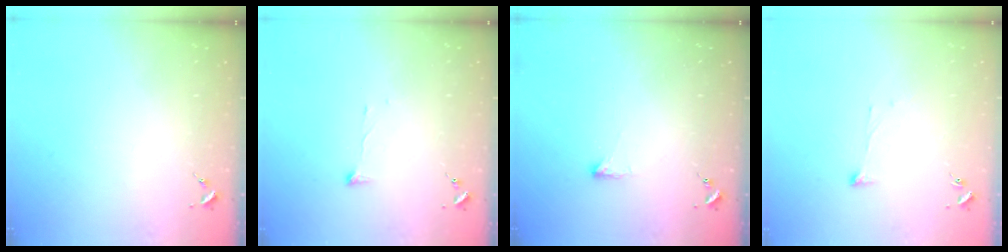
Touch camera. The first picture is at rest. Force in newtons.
{"total": 3.5, "press": 3.5, "slide": 0.5}
{"total": 3.2, "press": 3.1, "slide": 0.8}
{"total": 3.8, "press": 3.8, "slide": 0.6}